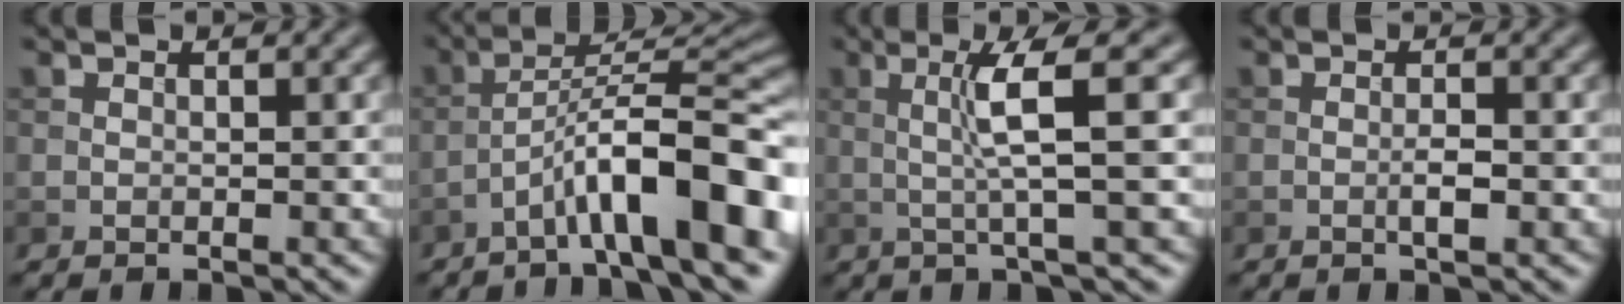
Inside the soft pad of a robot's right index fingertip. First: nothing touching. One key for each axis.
{"total": 11.0, "fx": -5.1, "fy": 2.3, "fz": 9.5, "tx": -0.140, "ty": 0.026, "tz": -0.082}
{"total": 4.8, "fx": 0.6, "fy": 0.3, "fz": 4.7, "tx": -0.086, "ty": 0.007, "tz": 0.011}
{"total": 1.4, "fx": -0.4, "fy": 0.3, "fz": 1.3, "tx": -0.024, "ty": 0.000, "tz": -0.008}